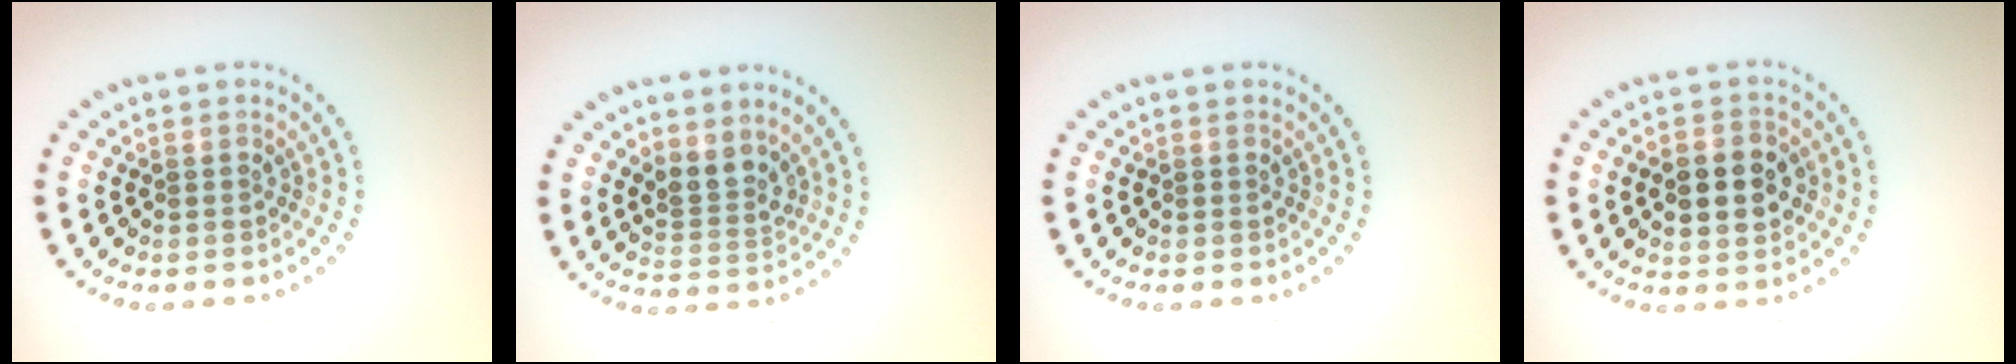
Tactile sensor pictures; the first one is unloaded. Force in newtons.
{"total": 2.5, "press": 1.8, "slide": 1.8}
{"total": 0.0}
{"total": 4.5, "press": 4.5, "slide": 0.3}